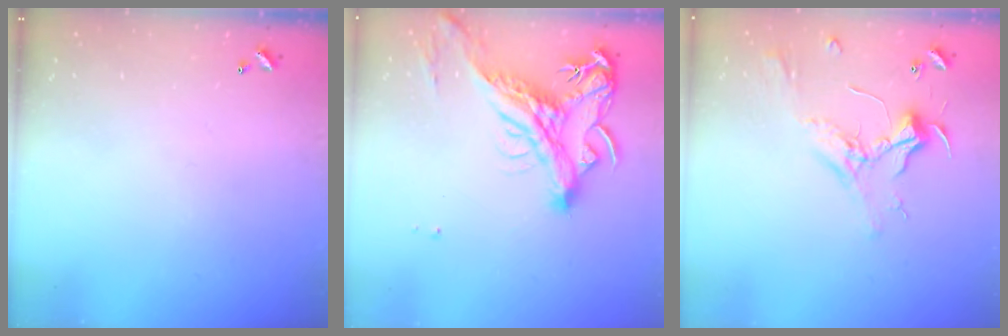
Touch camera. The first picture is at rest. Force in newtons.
{"total": 4.6, "press": 4.3, "slide": 1.7}
{"total": 2.3, "press": 2.1, "slide": 0.9}